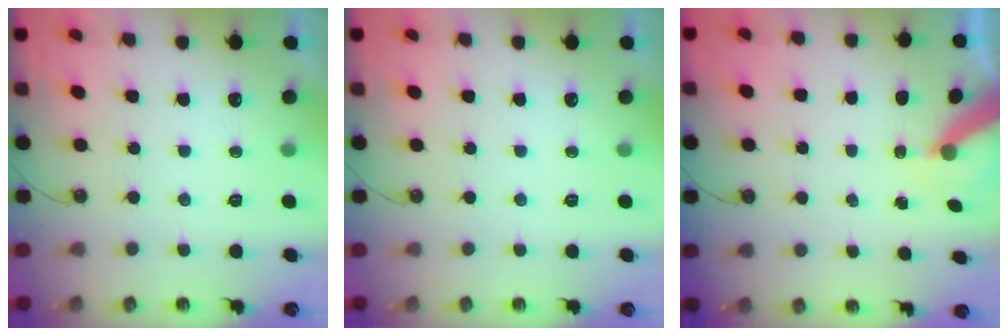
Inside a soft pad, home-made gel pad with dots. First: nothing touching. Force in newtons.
{"total": 0.0}
{"total": 6.6, "press": 6.6, "slide": 0.7}